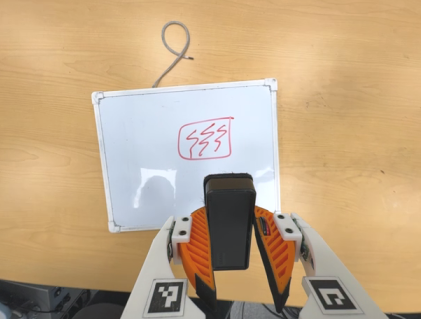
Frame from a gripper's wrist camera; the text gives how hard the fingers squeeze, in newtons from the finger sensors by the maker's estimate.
{"total": 6.8, "left": 5.6, "right": 7.9}